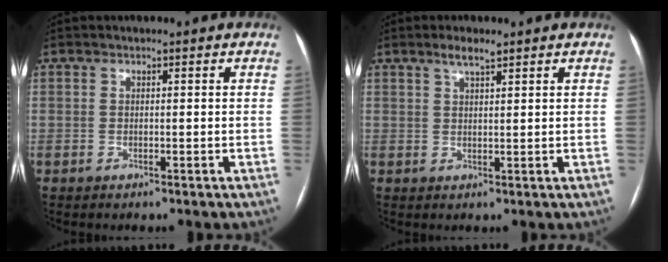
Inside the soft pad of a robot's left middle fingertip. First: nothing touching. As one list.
[{"total": 2.6, "force": [1.9, 0.3, 1.7], "torque": [-0.038, 0.004, 0.037]}]